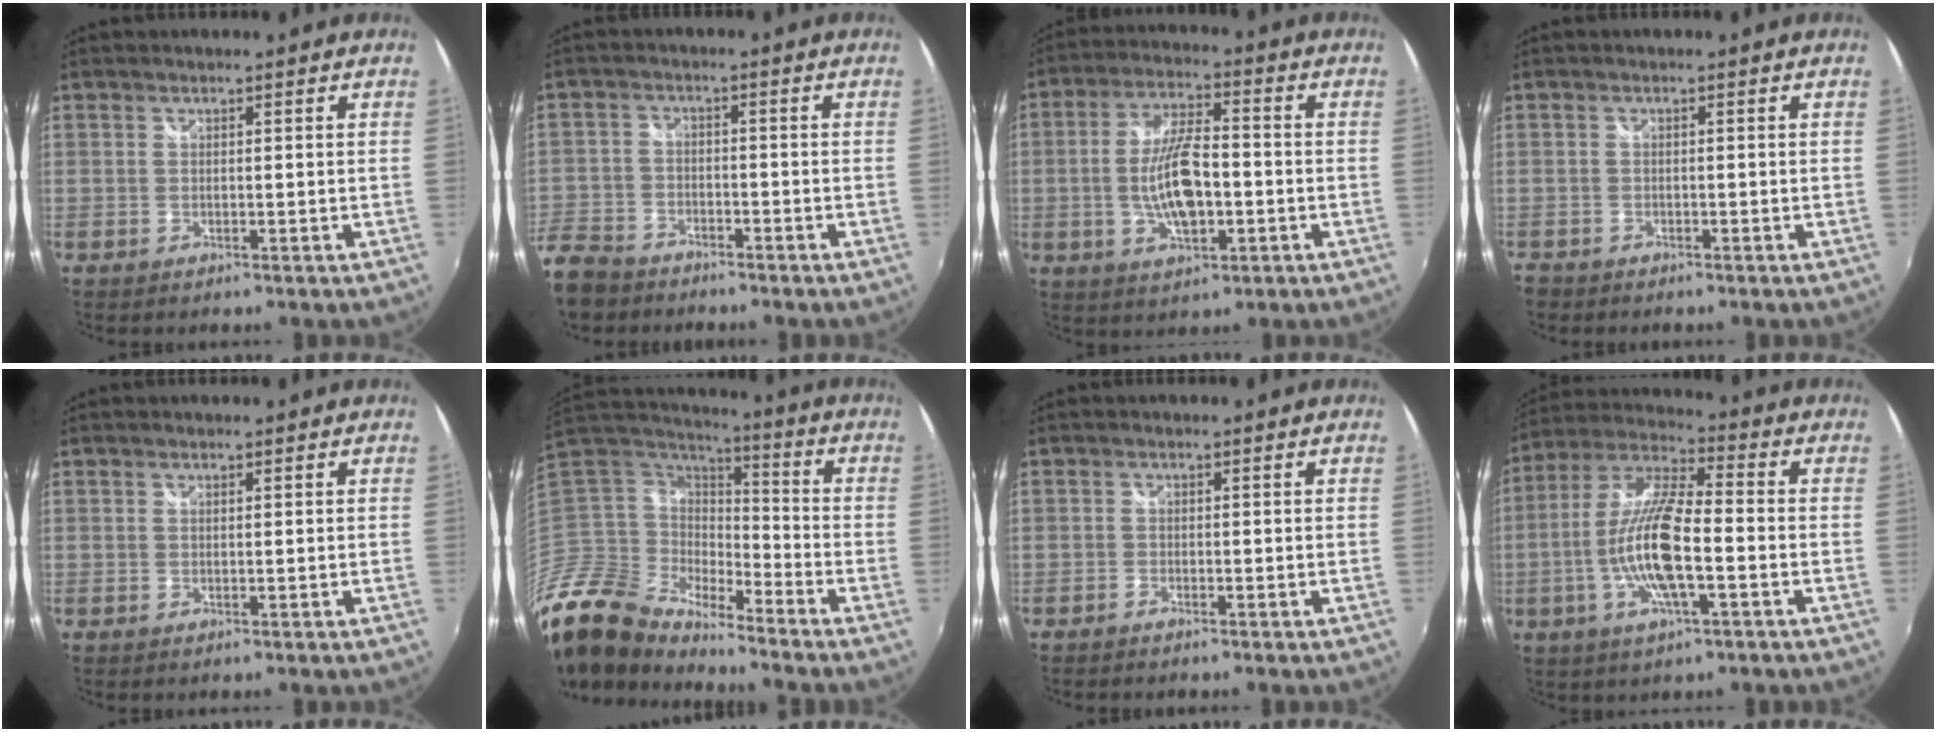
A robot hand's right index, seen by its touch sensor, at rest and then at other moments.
{"total": 10.4, "force": [-7.2, 6.7, 3.3], "torque": [-0.107, -0.004, -0.137]}
{"total": 11.4, "force": [-2.1, 4.4, 10.2], "torque": [-0.203, 0.000, -0.033]}
{"total": 2.1, "force": [-1.6, 1.5, 0.0], "torque": [-0.009, 0.002, -0.030]}
{"total": 0.0}
{"total": 15.8, "force": [-13.5, 6.2, 5.2], "torque": [-0.127, 0.001, -0.280]}
{"total": 0.9, "force": [-0.8, 0.3, 0.2], "torque": [-0.009, -0.002, -0.018]}
{"total": 14.3, "force": [-3.6, 3.5, 13.4], "torque": [-0.269, -0.005, -0.070]}